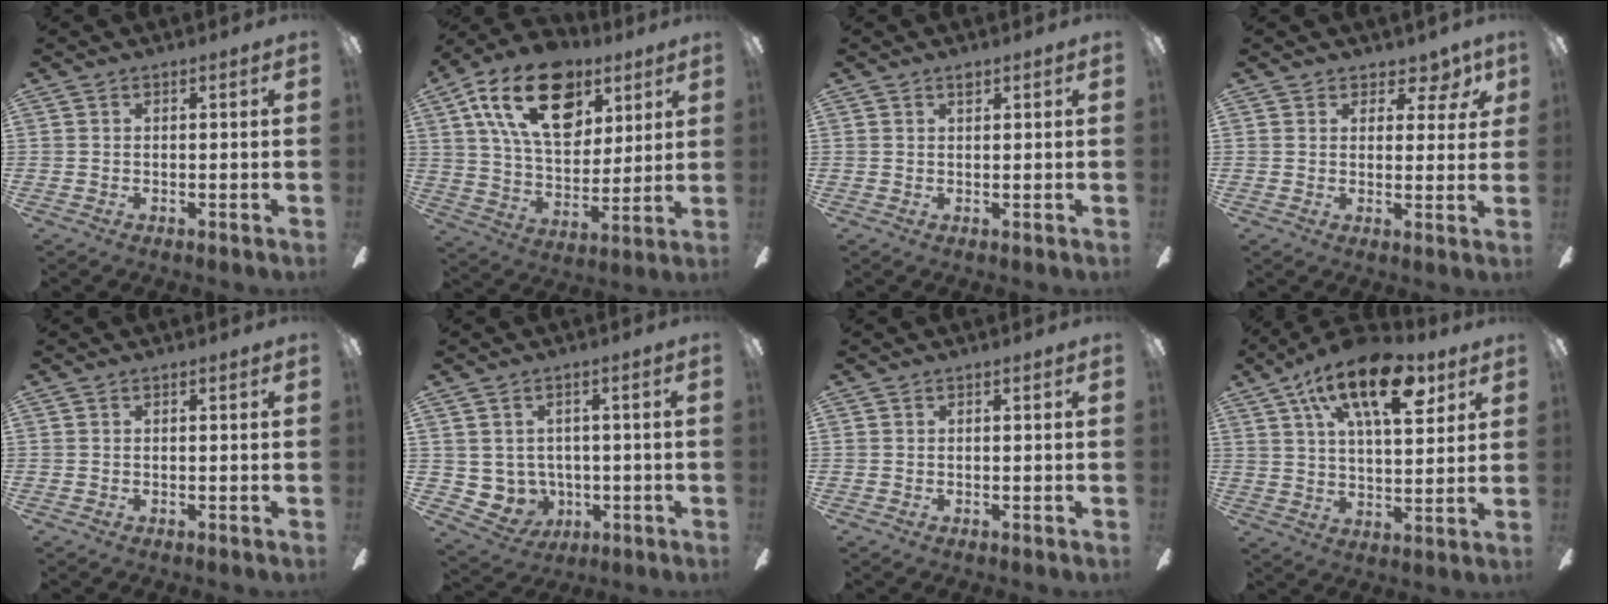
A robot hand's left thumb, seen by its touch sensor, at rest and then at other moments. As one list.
[{"total": 23.4, "force": [11.4, 14.0, 14.8], "torque": [-0.247, -0.035, 0.200]}, {"total": 1.0, "force": [0.8, 0.4, 0.5], "torque": [-0.011, 0.002, 0.015]}, {"total": 4.9, "force": [2.9, 3.5, 1.9], "torque": [-0.006, -0.016, 0.048]}, {"total": 0.0}, {"total": 4.9, "force": [0.8, 4.8, 0.6], "torque": [-0.045, -0.013, 0.021]}, {"total": 0.0}, {"total": 19.7, "force": [9.9, 8.7, 14.6], "torque": [-0.228, -0.027, 0.161]}]